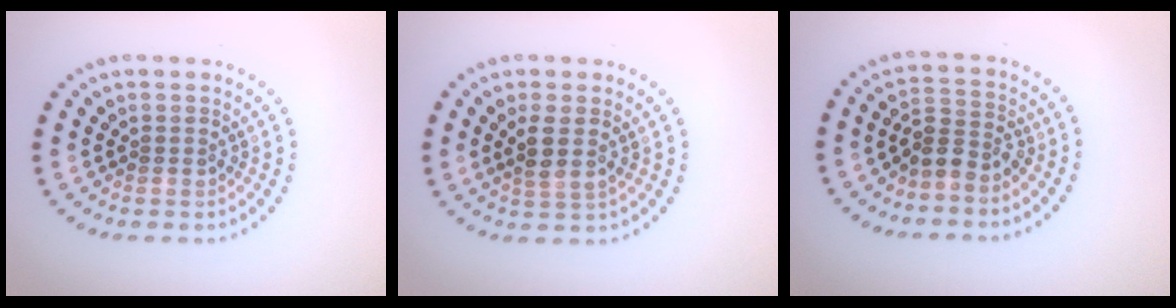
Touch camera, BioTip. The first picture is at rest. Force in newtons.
{"total": 2.1, "press": 1.9, "slide": 0.9}
{"total": 2.7, "press": 2.2, "slide": 1.5}